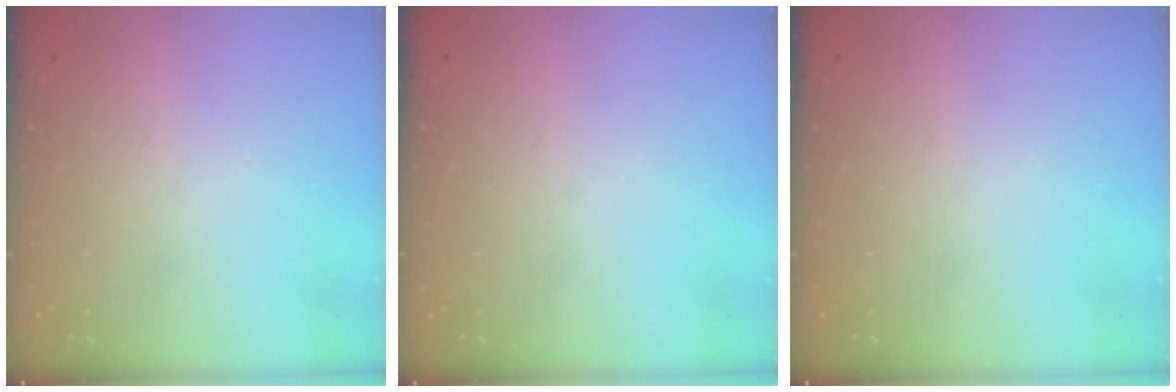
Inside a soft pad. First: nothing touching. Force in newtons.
{"total": 0.0}
{"total": 0.0}